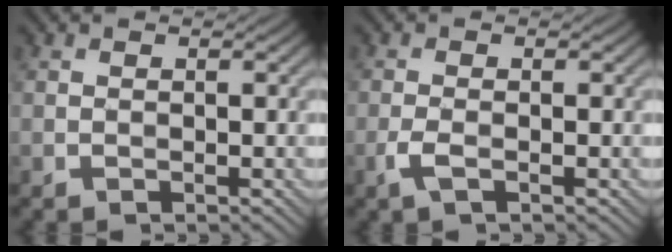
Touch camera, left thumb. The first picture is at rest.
{"total": 2.0, "force": [-1.0, 0.5, 1.7], "torque": [-0.044, 0.001, -0.025]}